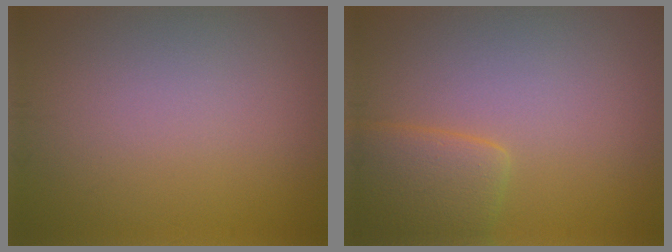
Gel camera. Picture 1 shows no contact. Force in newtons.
{"total": 3.2, "press": 3.2, "slide": 0.3}